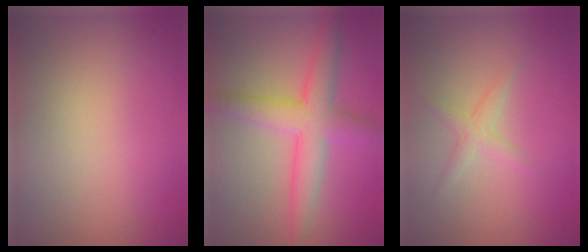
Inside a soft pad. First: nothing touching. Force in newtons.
{"total": 5.4, "press": 5.4, "slide": 0.2}
{"total": 1.5, "press": 1.5, "slide": 0.1}